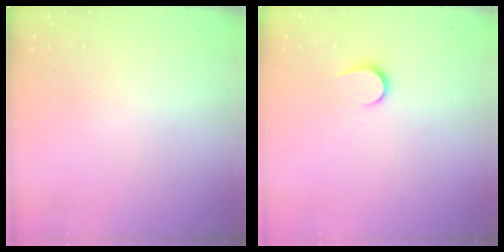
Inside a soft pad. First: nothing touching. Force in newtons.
{"total": 5.6, "press": 5.5, "slide": 0.6}